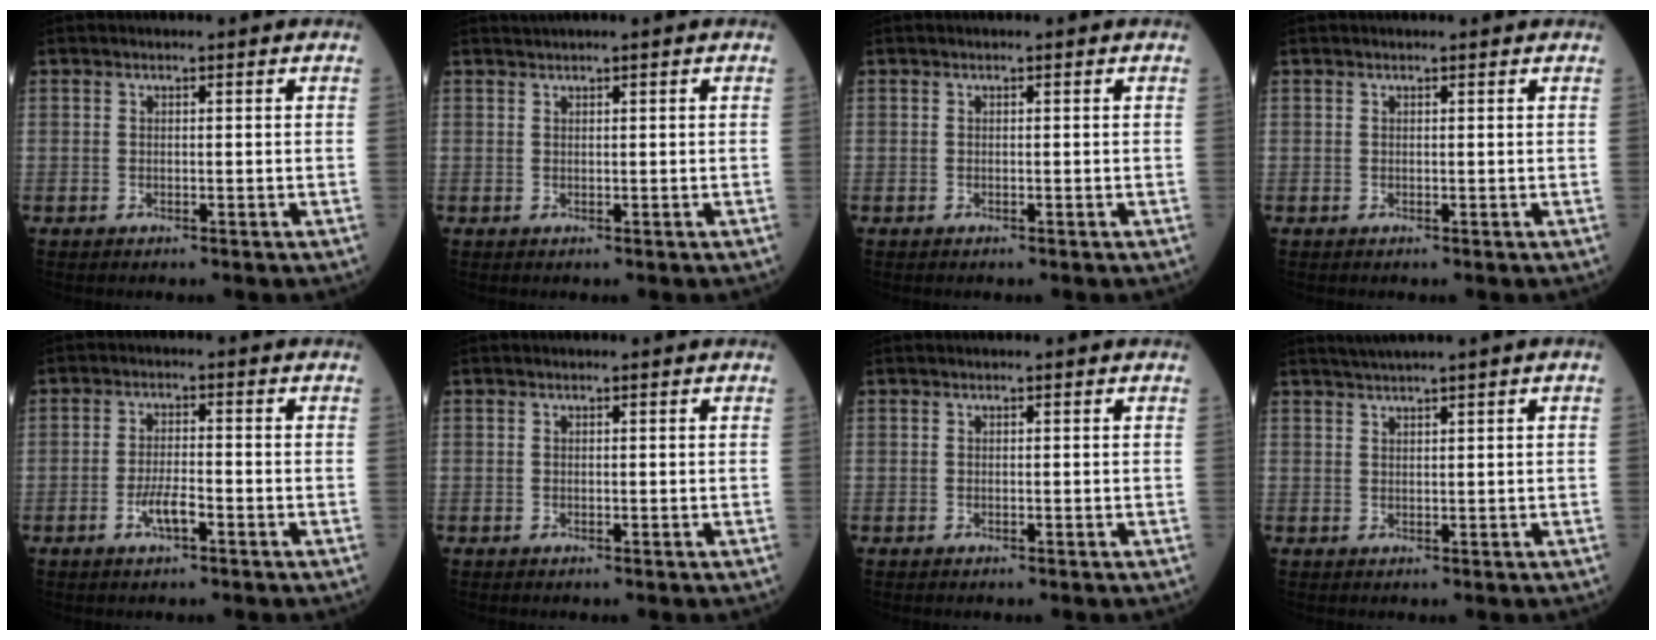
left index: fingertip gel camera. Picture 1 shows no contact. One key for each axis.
{"total": 0.7, "fx": 0.6, "fy": -0.2, "fz": 0.2, "tx": -0.007, "ty": 0.008, "tz": 0.018}
{"total": 0.0}
{"total": 1.2, "fx": 1.1, "fy": -0.1, "fz": 0.2, "tx": -0.007, "ty": 0.009, "tz": 0.015}
{"total": 3.7, "fx": -1.9, "fy": 0.8, "fz": 3.1, "tx": -0.065, "ty": 0.001, "tz": -0.036}
{"total": 0.0}
{"total": 0.0}
{"total": 2.8, "fx": 2.0, "fy": -0.7, "fz": 1.8, "tx": -0.039, "ty": 0.010, "tz": 0.043}